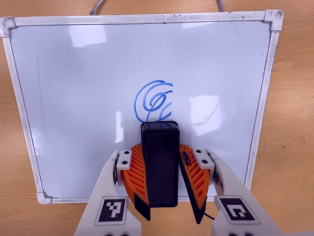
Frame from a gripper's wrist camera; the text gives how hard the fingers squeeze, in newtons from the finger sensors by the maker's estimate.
{"total": 9.2, "left": 9.1, "right": 9.2}